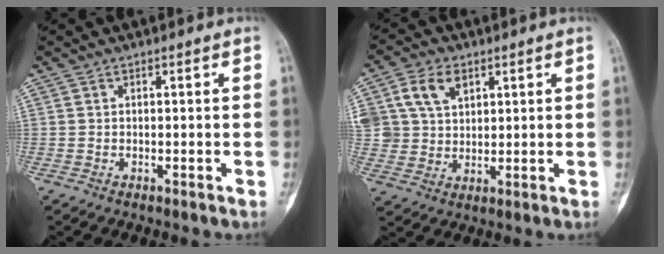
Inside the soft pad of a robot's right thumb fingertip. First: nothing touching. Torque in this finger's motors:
{"motor_torque": [0.49, 2.58, 0.49, -0.17, 0.36]}